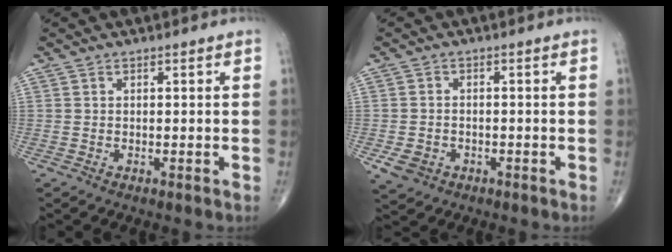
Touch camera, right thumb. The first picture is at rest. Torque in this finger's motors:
{"motor_torque": [0.52, 0.08, 0.00, -0.21, 0.00]}